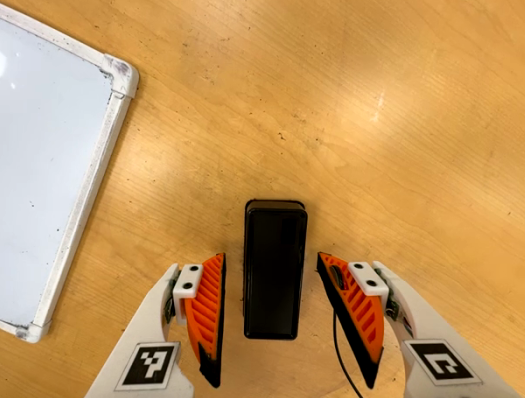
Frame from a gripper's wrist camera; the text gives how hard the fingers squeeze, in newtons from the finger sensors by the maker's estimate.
{"total": 0.0}